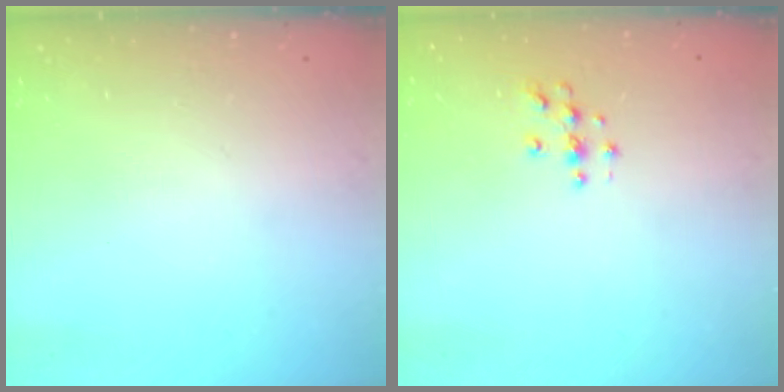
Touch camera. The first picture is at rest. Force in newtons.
{"total": 3.6, "press": 3.6, "slide": 0.5}